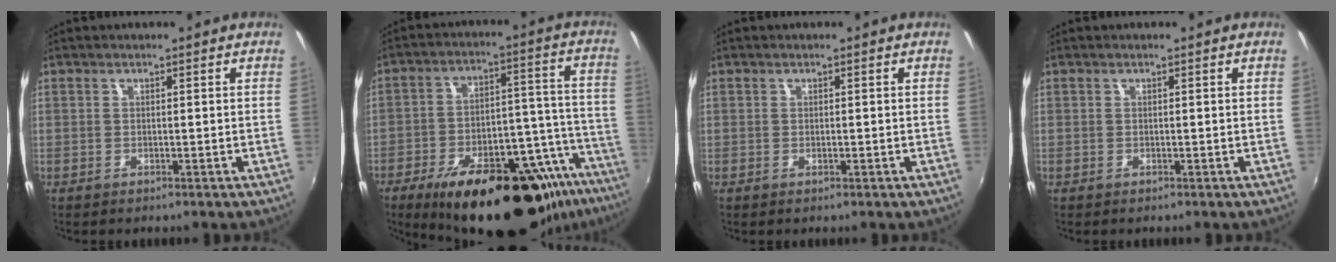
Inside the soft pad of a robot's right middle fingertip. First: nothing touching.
{"total": 31.0, "force": [-22.0, 10.4, 19.1], "torque": [-0.271, -0.001, -0.299]}
{"total": 0.0}
{"total": 0.0}